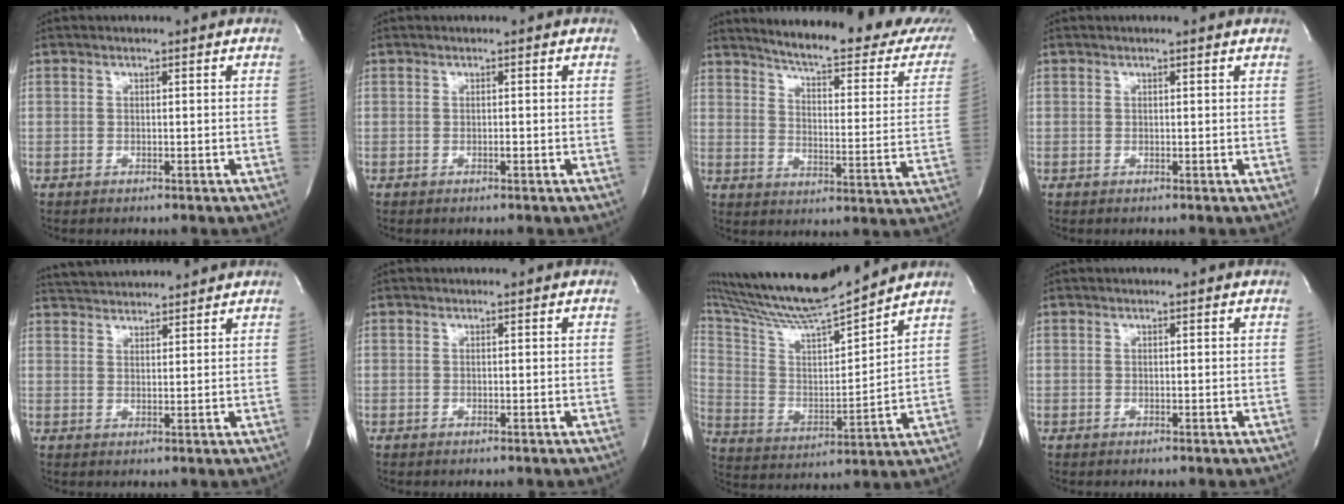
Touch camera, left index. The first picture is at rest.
{"total": 0.0}
{"total": 25.1, "force": [22.1, 4.3, 11.0], "torque": [-0.150, -0.076, 0.258]}
{"total": 0.8, "force": [0.7, 0.0, 0.4], "torque": [-0.012, 0.009, 0.011]}
{"total": 8.2, "force": [7.9, 0.8, 1.9], "torque": [-0.041, 0.031, 0.125]}
{"total": 0.0}
{"total": 18.6, "force": [16.9, 0.6, 7.7], "torque": [-0.153, -0.001, 0.297]}
{"total": 0.0}